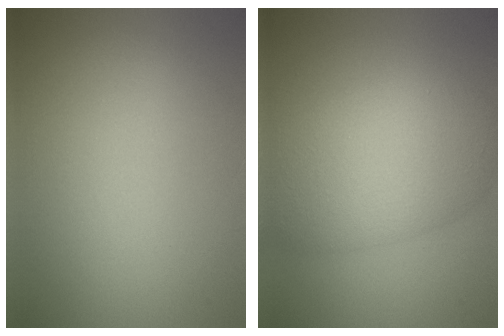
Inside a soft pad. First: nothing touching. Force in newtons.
{"total": 8.0, "press": 7.9, "slide": 0.6}